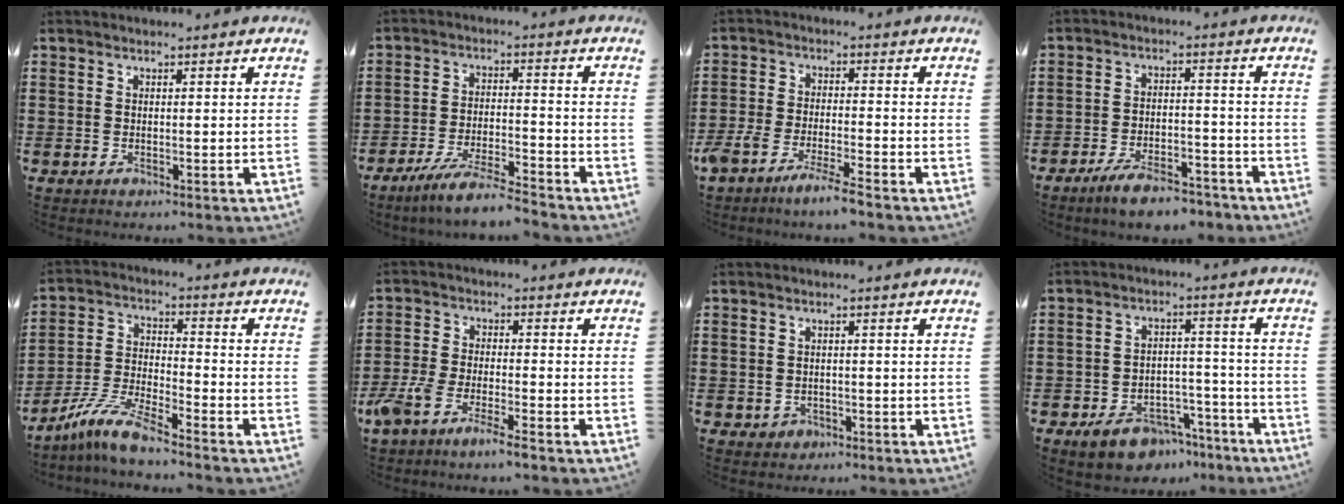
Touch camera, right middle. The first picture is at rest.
{"total": 6.5, "force": [-5.8, 0.1, 2.8], "torque": [-0.062, -0.010, -0.113]}
{"total": 5.1, "force": [-4.4, 0.1, 2.6], "torque": [-0.064, -0.013, -0.085]}
{"total": 6.3, "force": [-5.4, 1.2, 3.0], "torque": [-0.057, 0.003, -0.103]}
{"total": 7.9, "force": [-6.6, 0.5, 4.2], "torque": [-0.106, -0.008, -0.137]}
{"total": 5.1, "force": [-4.0, 0.7, 3.2], "torque": [-0.087, -0.011, -0.081]}
{"total": 1.0, "force": [-0.5, 0.9, 0.2], "torque": [-0.008, 0.003, -0.012]}
{"total": 6.8, "force": [-5.6, 3.3, 2.1], "torque": [-0.036, 0.030, -0.104]}